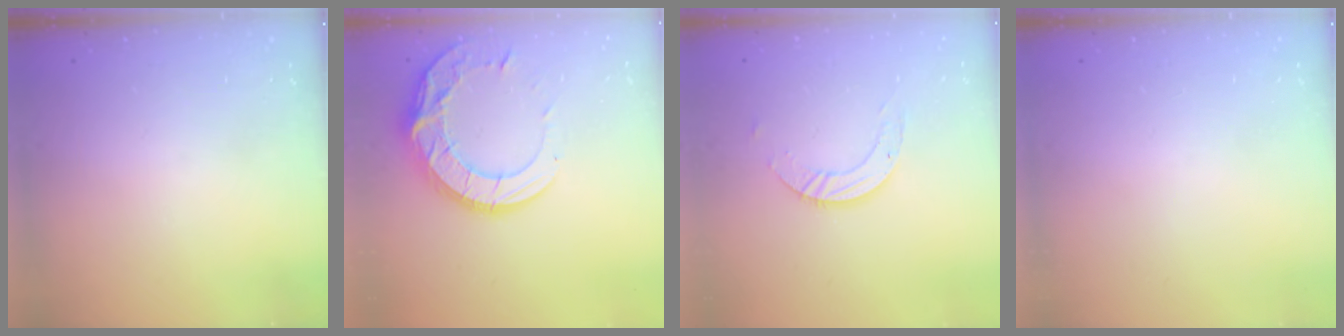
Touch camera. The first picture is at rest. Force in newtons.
{"total": 17.1, "press": 17.1, "slide": 0.6}
{"total": 4.5, "press": 4.5, "slide": 0.1}
{"total": 0.0}